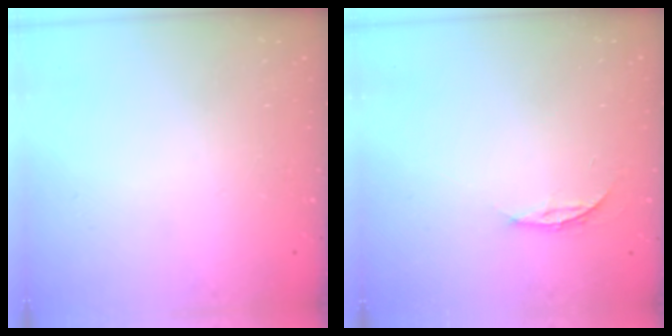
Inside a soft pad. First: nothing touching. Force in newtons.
{"total": 3.8, "press": 3.8, "slide": 0.3}